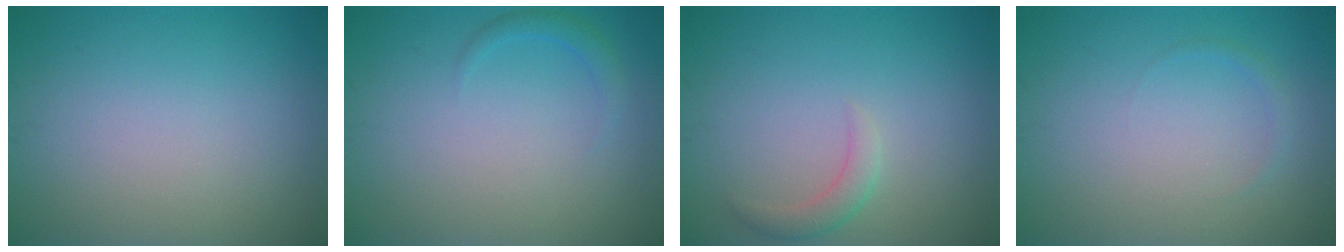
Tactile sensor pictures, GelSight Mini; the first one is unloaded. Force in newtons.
{"total": 1.2, "press": 1.2, "slide": 0.1}
{"total": 1.6, "press": 1.6, "slide": 0.1}
{"total": 0.7, "press": 0.7, "slide": 0.1}